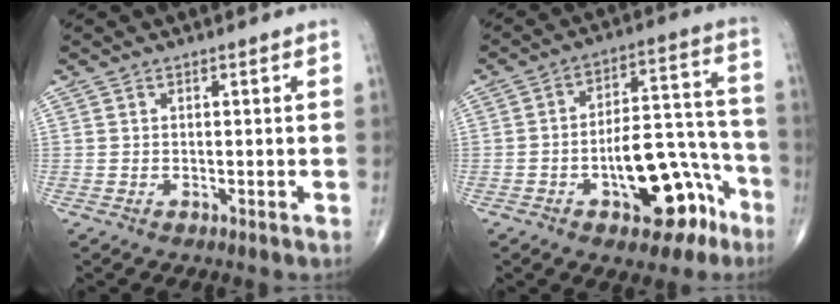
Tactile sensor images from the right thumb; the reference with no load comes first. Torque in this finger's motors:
{"motor_torque": [2.67, 2.34, 1.37, -0.61, 0.29]}